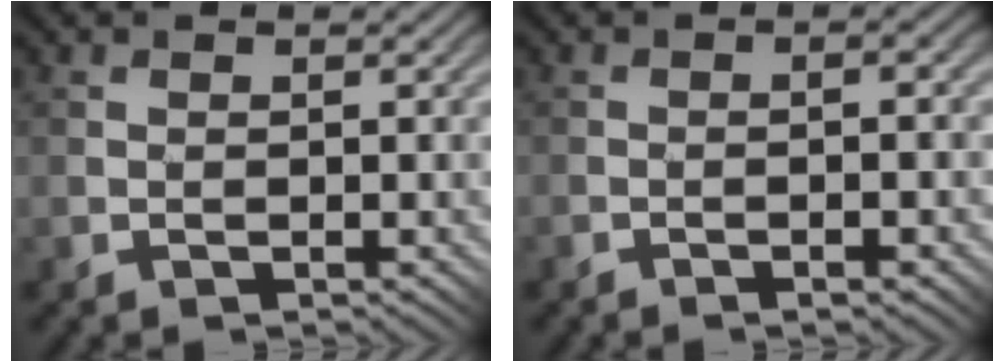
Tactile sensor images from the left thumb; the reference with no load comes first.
{"total": 4.0, "force": [-1.9, 0.9, 3.4], "torque": [-0.043, 0.004, -0.021]}